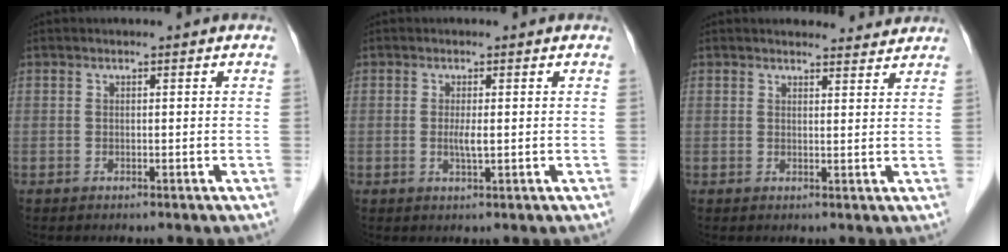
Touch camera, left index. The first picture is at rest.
{"total": 1.8, "force": [0.0, 0.1, 1.8], "torque": [-0.041, -0.003, 0.001]}
{"total": 6.1, "force": [5.9, 1.2, 0.9], "torque": [-0.003, 0.004, 0.062]}